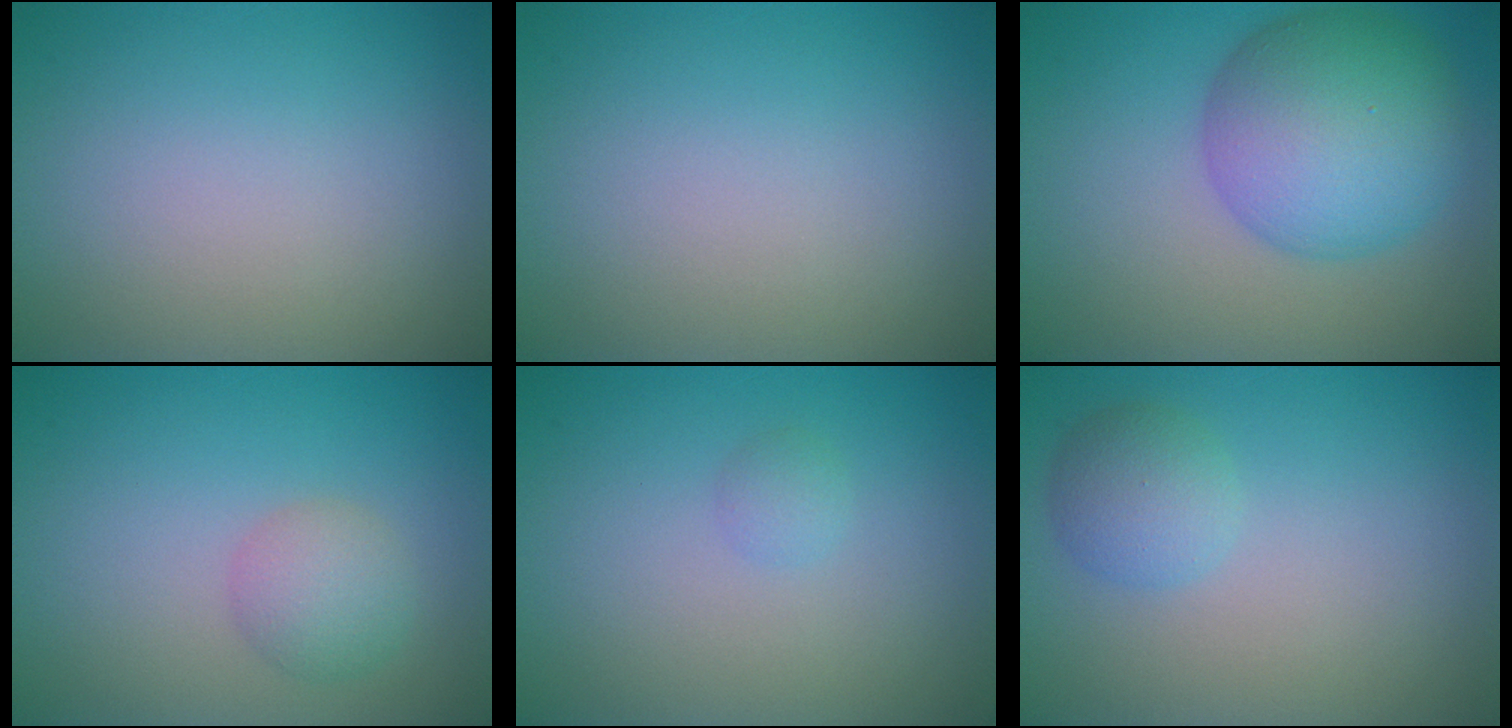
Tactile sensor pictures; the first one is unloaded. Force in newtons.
{"total": 0.0}
{"total": 8.8, "press": 8.8, "slide": 0.2}
{"total": 2.5, "press": 2.5, "slide": 0.0}
{"total": 0.8, "press": 0.8, "slide": 0.0}
{"total": 2.5, "press": 2.5, "slide": 0.2}